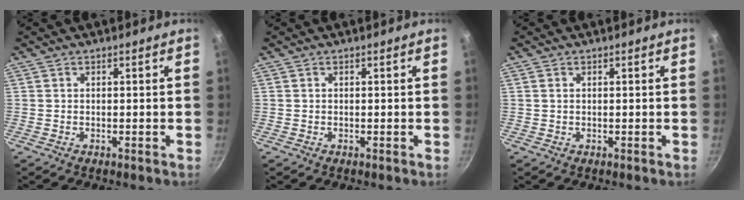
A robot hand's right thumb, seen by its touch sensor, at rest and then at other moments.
{"total": 0.0}
{"total": 0.7, "force": [0.2, 0.5, 0.4], "torque": [-0.008, 0.001, 0.003]}